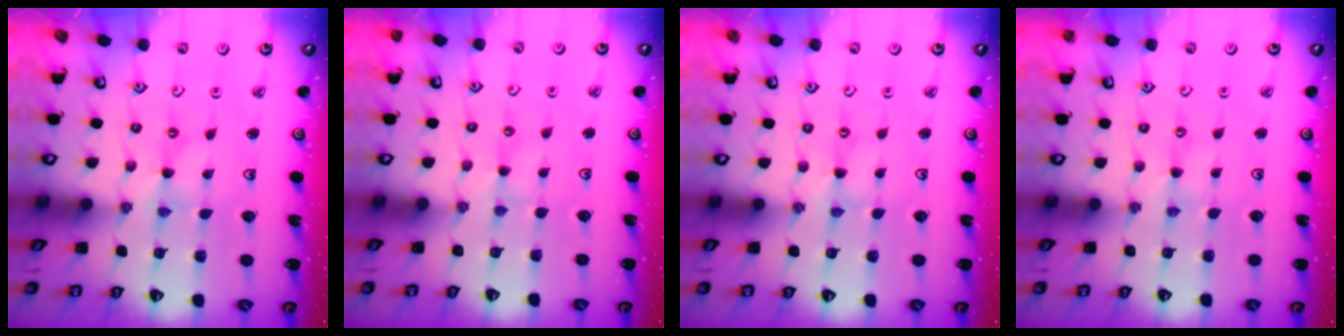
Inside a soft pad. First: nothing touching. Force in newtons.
{"total": 1.1, "press": 1.1, "slide": 0.4}
{"total": 0.0}
{"total": 0.0}